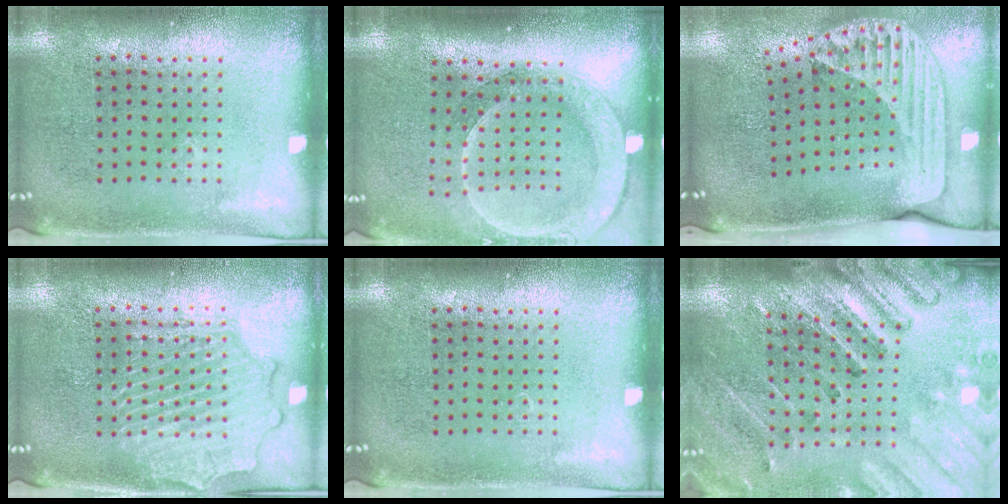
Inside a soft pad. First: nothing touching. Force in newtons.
{"total": 2.3, "press": 1.8, "slide": 1.4}
{"total": 2.5, "press": 1.8, "slide": 1.8}
{"total": 3.1, "press": 3.1, "slide": 0.3}
{"total": 0.0}
{"total": 2.6, "press": 2.6, "slide": 0.2}